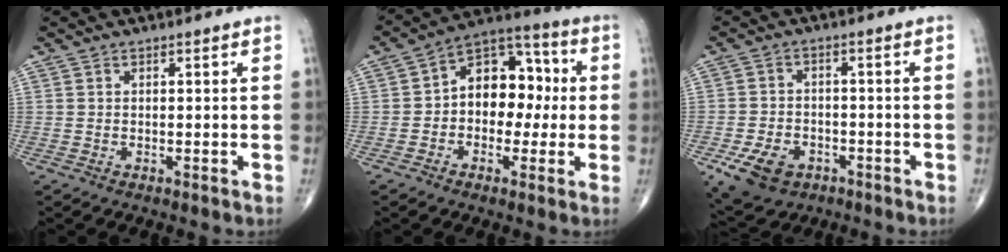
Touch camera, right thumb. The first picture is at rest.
{"total": 13.1, "force": [0.1, 9.2, 9.3], "torque": [-0.094, 0.042, -0.012]}
{"total": 9.0, "force": [-4.4, 6.3, 4.7], "torque": [-0.080, 0.018, -0.067]}